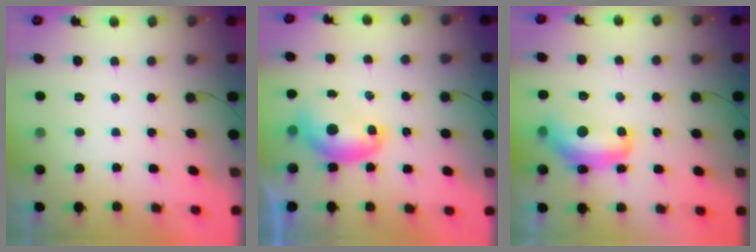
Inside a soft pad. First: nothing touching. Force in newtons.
{"total": 8.0, "press": 7.9, "slide": 1.1}
{"total": 12.8, "press": 12.8, "slide": 0.9}